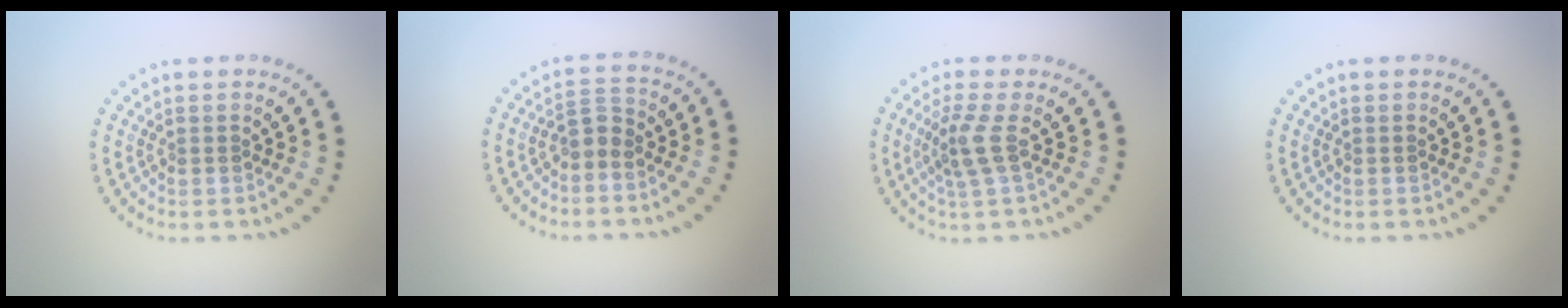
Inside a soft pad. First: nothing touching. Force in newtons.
{"total": 1.8, "press": 1.6, "slide": 1.0}
{"total": 2.7, "press": 2.0, "slide": 1.7}
{"total": 0.0}